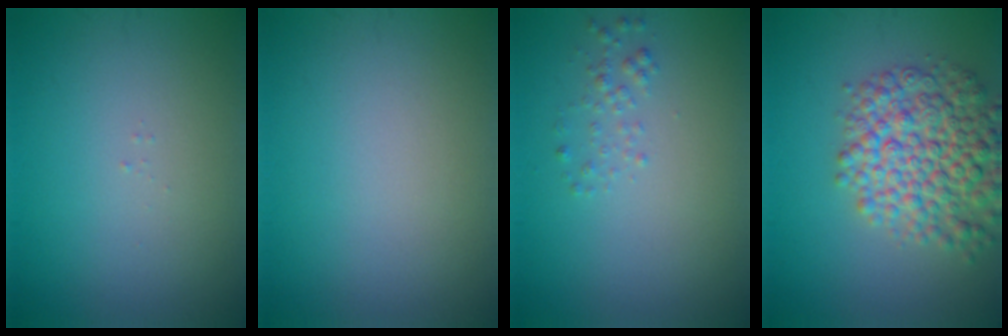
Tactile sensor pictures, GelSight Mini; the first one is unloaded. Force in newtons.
{"total": 0.0}
{"total": 1.2, "press": 1.2, "slide": 0.1}
{"total": 7.7, "press": 7.7, "slide": 0.3}